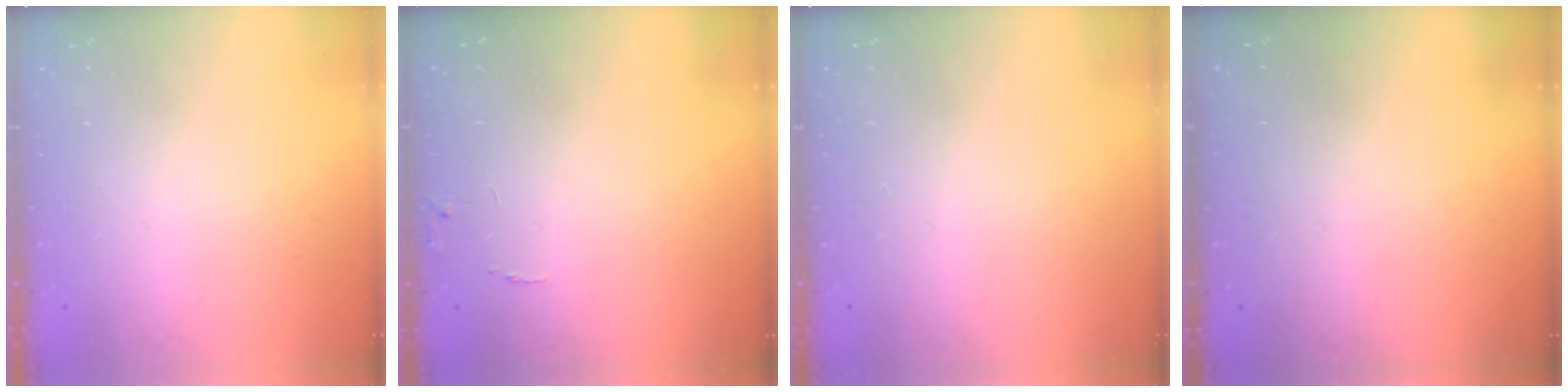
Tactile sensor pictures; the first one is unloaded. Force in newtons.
{"total": 5.6, "press": 5.6, "slide": 0.4}
{"total": 0.0}
{"total": 3.0, "press": 3.0, "slide": 0.1}